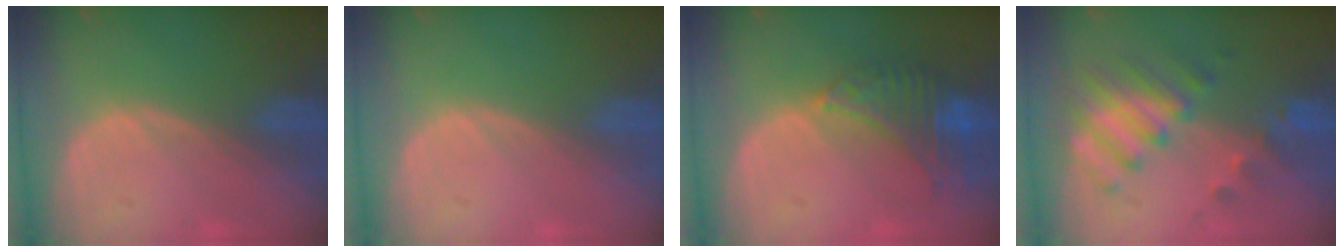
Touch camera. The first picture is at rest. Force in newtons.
{"total": 0.0}
{"total": 8.1, "press": 6.9, "slide": 4.1}
{"total": 8.1, "press": 7.2, "slide": 3.8}